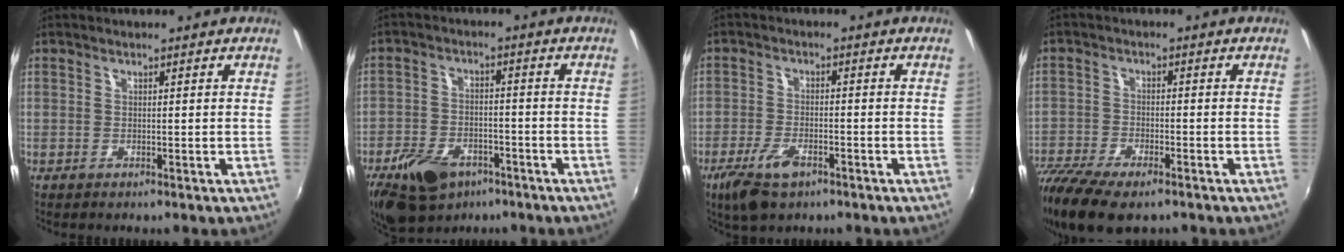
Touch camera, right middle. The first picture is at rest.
{"total": 12.6, "force": [-7.8, 7.3, 6.6], "torque": [-0.161, -0.009, -0.130]}
{"total": 7.5, "force": [-4.7, 3.2, 4.9], "torque": [-0.123, -0.016, -0.086]}
{"total": 15.0, "force": [-11.0, 5.4, 8.6], "torque": [-0.209, -0.054, -0.197]}